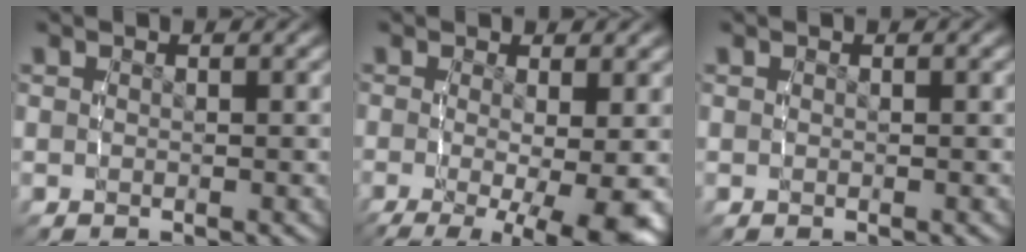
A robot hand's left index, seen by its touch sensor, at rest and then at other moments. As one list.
[{"total": 10.3, "force": [-6.1, 3.7, 7.5], "torque": [-0.119, -0.061, -0.062]}, {"total": 0.0}]